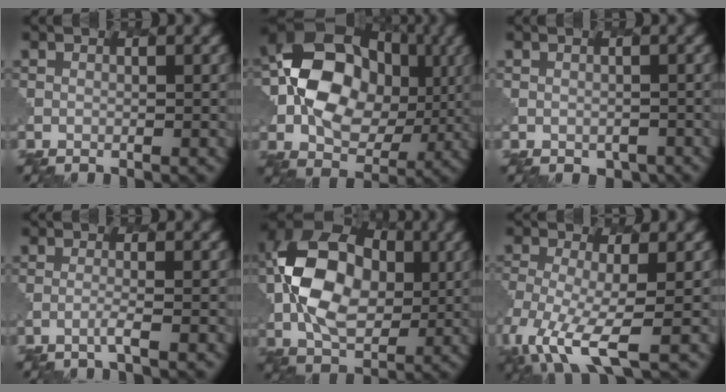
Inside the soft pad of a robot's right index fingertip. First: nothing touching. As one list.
[{"total": 12.4, "force": [0.5, 9.4, 8.1], "torque": [-0.130, 0.006, 0.007]}, {"total": 1.5, "force": [-1.2, 0.9, 0.3], "torque": [-0.007, -0.006, -0.008]}, {"total": 1.0, "force": [-0.6, 0.0, 0.8], "torque": [-0.012, 0.004, -0.021]}, {"total": 11.5, "force": [0.6, 7.7, 8.5], "torque": [-0.172, 0.013, 0.002]}, {"total": 7.3, "force": [-3.2, 2.8, 6.0], "torque": [-0.140, -0.022, -0.060]}]